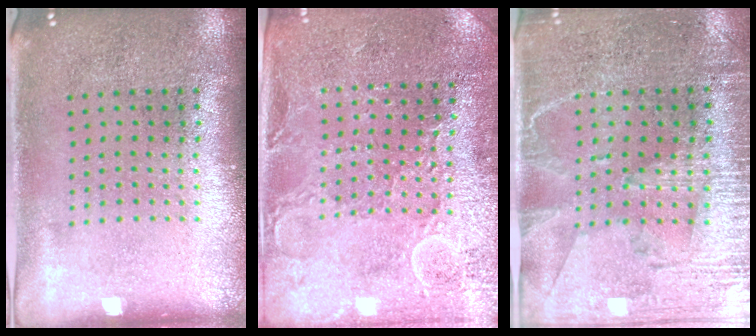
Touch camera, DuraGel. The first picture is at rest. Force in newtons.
{"total": 2.9, "press": 2.8, "slide": 0.4}
{"total": 3.4, "press": 3.0, "slide": 1.4}